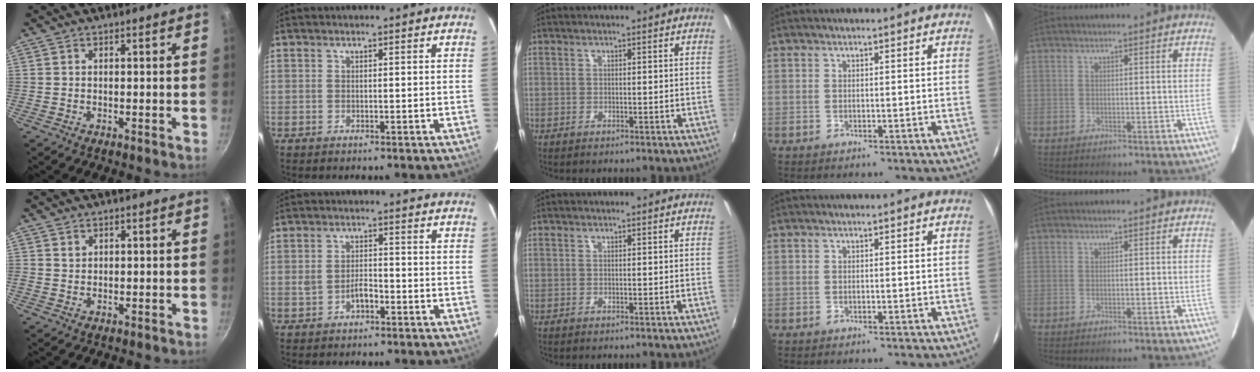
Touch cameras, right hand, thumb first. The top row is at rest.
{"thumb": {"total": 1.1, "force": [0.6, 0.9, 0.3], "torque": [0.000, 0.001, 0.009]}, "index": {"total": 3.5, "force": [-1.6, 1.9, 2.5], "torque": [-0.048, 0.006, -0.025]}}